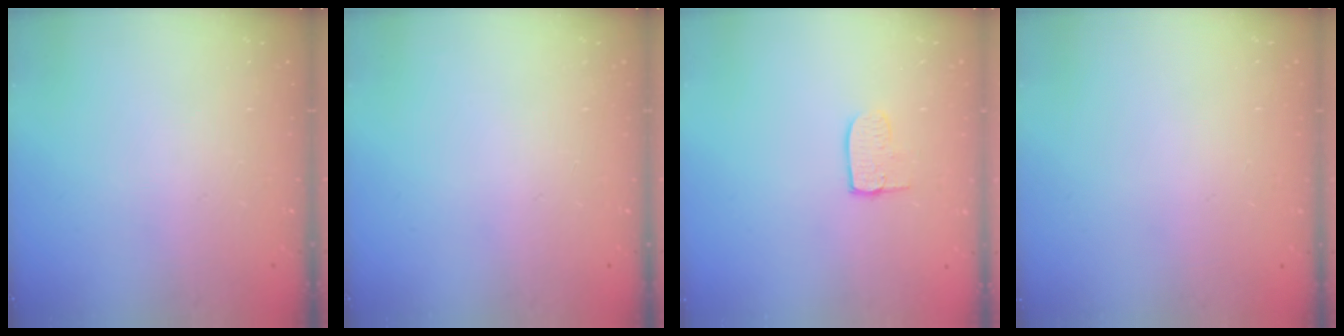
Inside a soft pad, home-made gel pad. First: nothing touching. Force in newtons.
{"total": 0.0}
{"total": 7.7, "press": 7.7, "slide": 0.6}
{"total": 0.0}